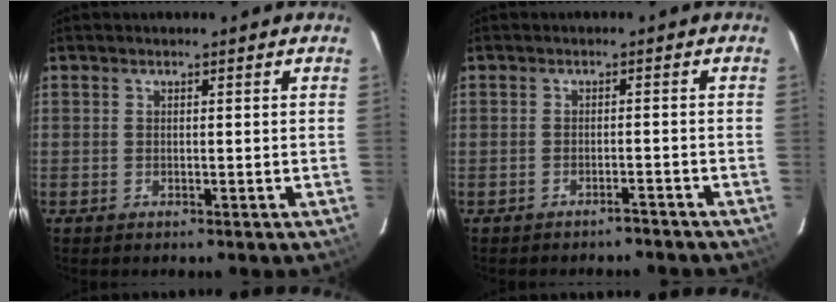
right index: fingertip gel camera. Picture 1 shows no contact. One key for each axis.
{"total": 2.3, "fx": -2.2, "fy": 0.2, "fz": 0.4, "tx": -0.015, "ty": 0.004, "tz": -0.025}